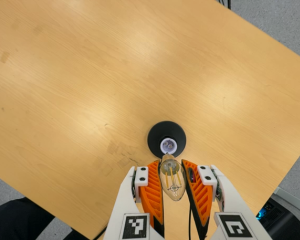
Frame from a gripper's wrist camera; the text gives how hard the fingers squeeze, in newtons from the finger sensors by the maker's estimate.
{"total": 18.0, "left": 19.3, "right": 16.6}